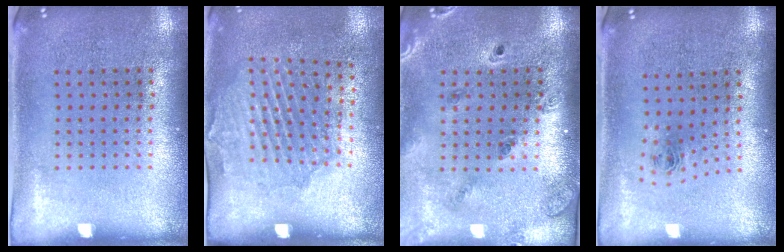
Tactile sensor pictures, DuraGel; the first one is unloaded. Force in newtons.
{"total": 1.8, "press": 1.5, "slide": 0.9}
{"total": 1.3, "press": 1.3, "slide": 0.2}
{"total": 0.8, "press": 0.3, "slide": 0.7}